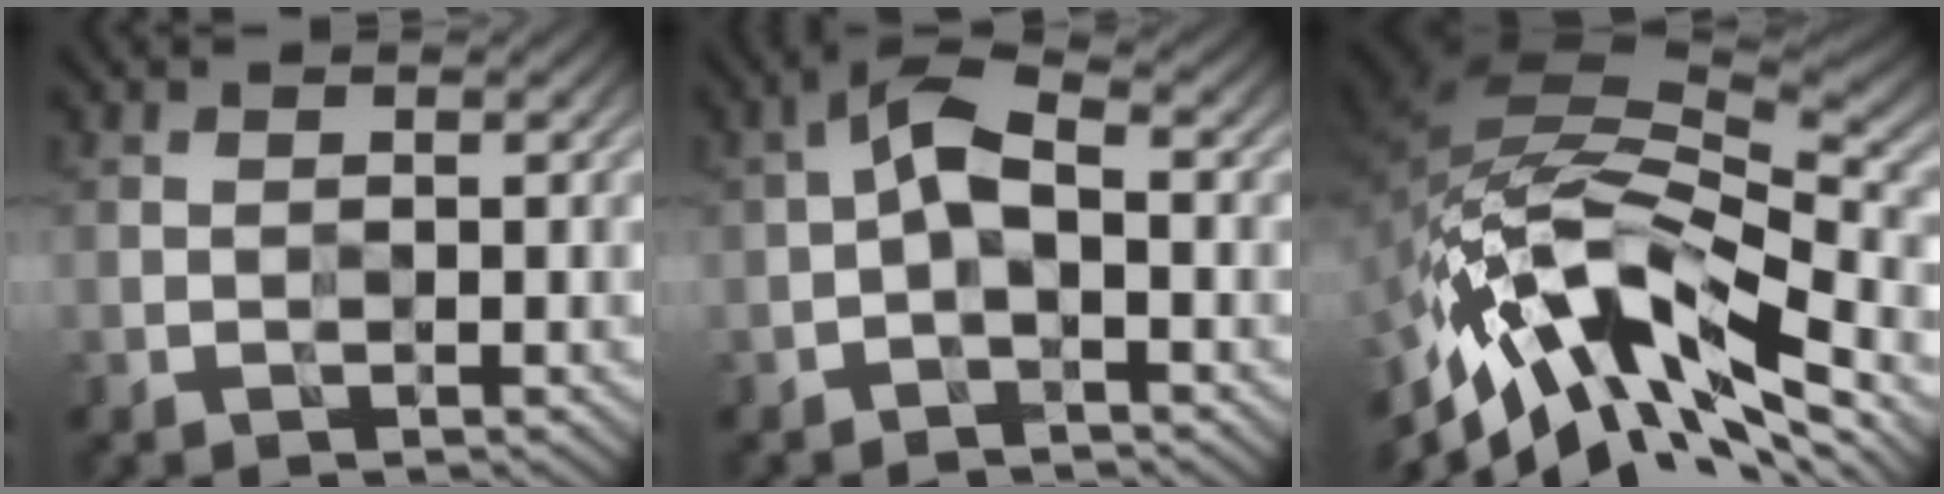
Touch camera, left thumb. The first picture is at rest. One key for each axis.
{"total": 4.3, "fx": -0.5, "fy": 1.8, "fz": 3.8, "tx": -0.079, "ty": 0.014, "tz": -0.021}
{"total": 15.4, "fx": -7.3, "fy": 6.7, "fz": 11.7, "tx": -0.242, "ty": 0.003, "tz": -0.145}